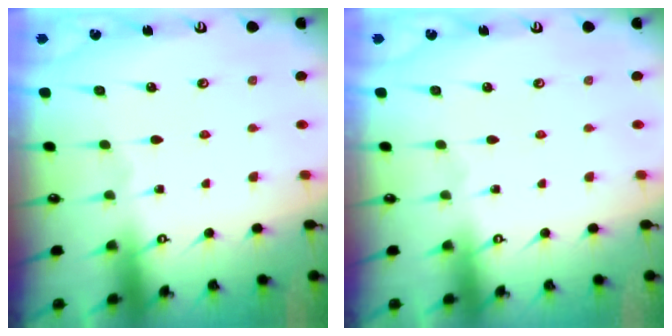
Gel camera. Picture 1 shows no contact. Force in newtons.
{"total": 0.0}